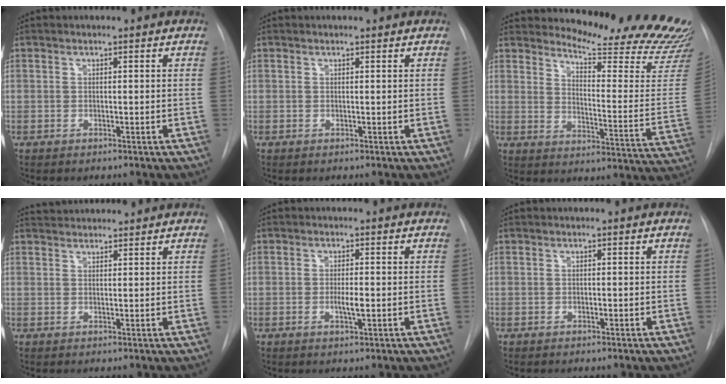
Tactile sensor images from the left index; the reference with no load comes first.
{"total": 0.8, "force": [0.7, 0.2, 0.1], "torque": [-0.009, 0.003, 0.009]}
{"total": 20.9, "force": [20.3, 0.3, 5.0], "torque": [-0.073, -0.151, 0.239]}
{"total": 4.4, "force": [4.3, 0.5, 0.5], "torque": [-0.013, 0.036, 0.069]}
{"total": 2.5, "force": [-0.5, 0.5, 2.4], "torque": [-0.046, -0.002, -0.007]}
{"total": 0.0}